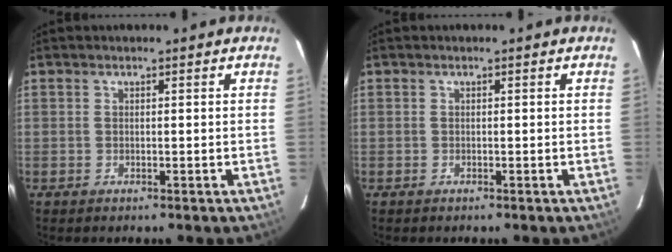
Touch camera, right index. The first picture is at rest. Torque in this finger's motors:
{"motor_torque": [-0.18, 0.05, -0.70, -0.12]}